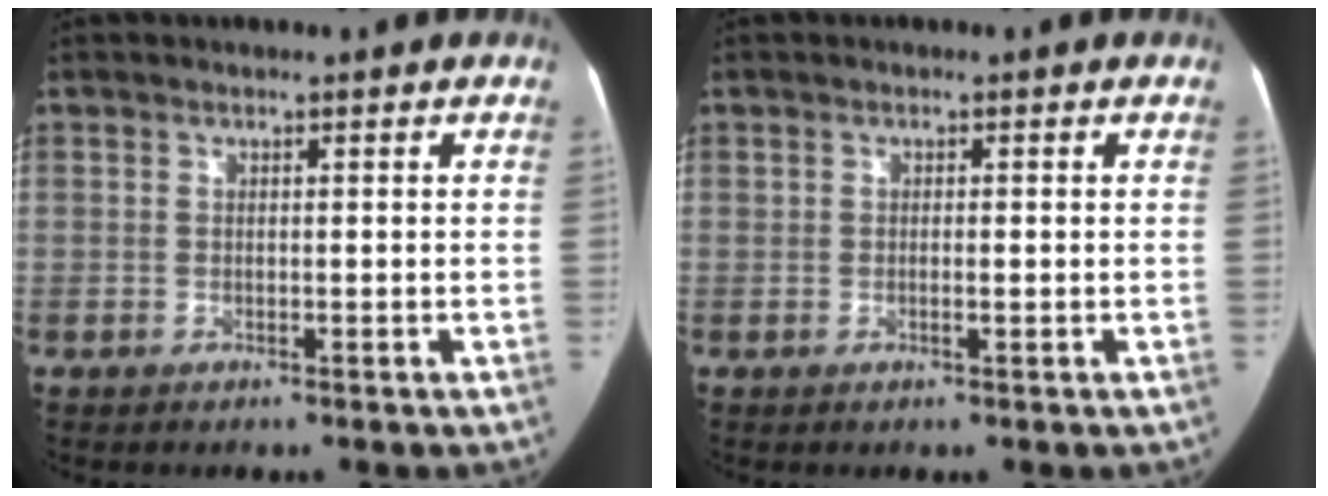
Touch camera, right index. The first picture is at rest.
{"total": 0.8, "force": [-0.1, 0.1, 0.8], "torque": [-0.011, 0.001, 0.000]}